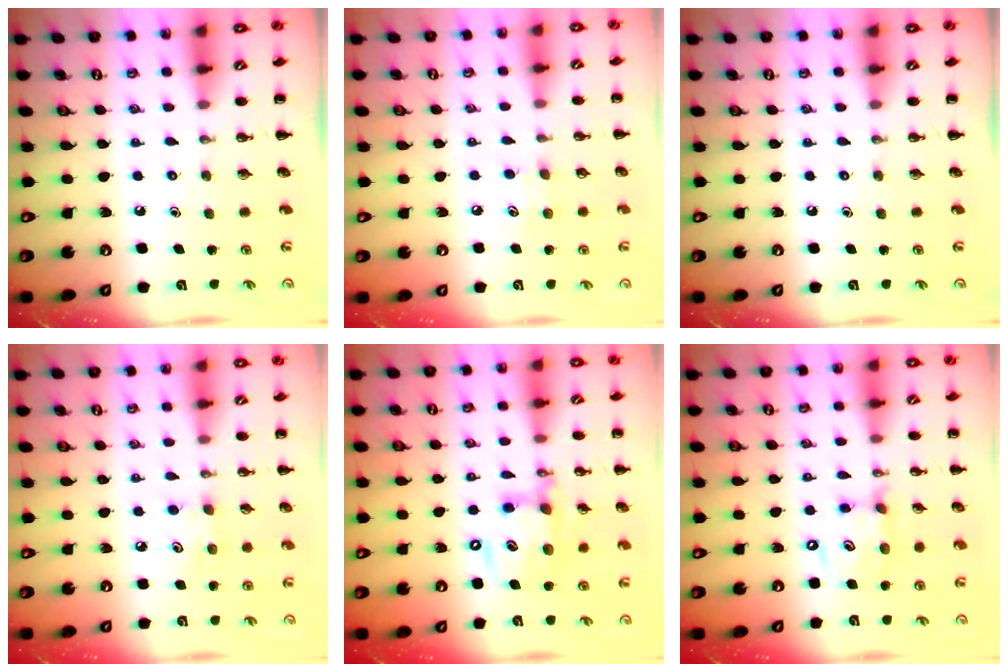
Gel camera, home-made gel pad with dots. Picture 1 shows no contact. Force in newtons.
{"total": 4.8, "press": 4.7, "slide": 1.2}
{"total": 0.0}
{"total": 5.0, "press": 4.9, "slide": 1.0}
{"total": 13.4, "press": 13.1, "slide": 2.7}
{"total": 11.4, "press": 11.2, "slide": 2.2}